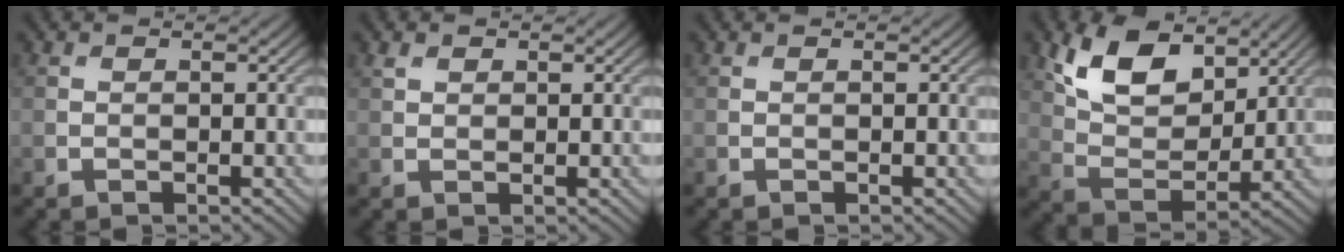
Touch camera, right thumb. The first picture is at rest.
{"total": 1.1, "force": [0.8, 0.7, 0.4], "torque": [-0.011, -0.001, 0.017]}
{"total": 0.0}
{"total": 10.4, "force": [5.6, 5.8, 6.5], "torque": [-0.142, -0.003, 0.104]}